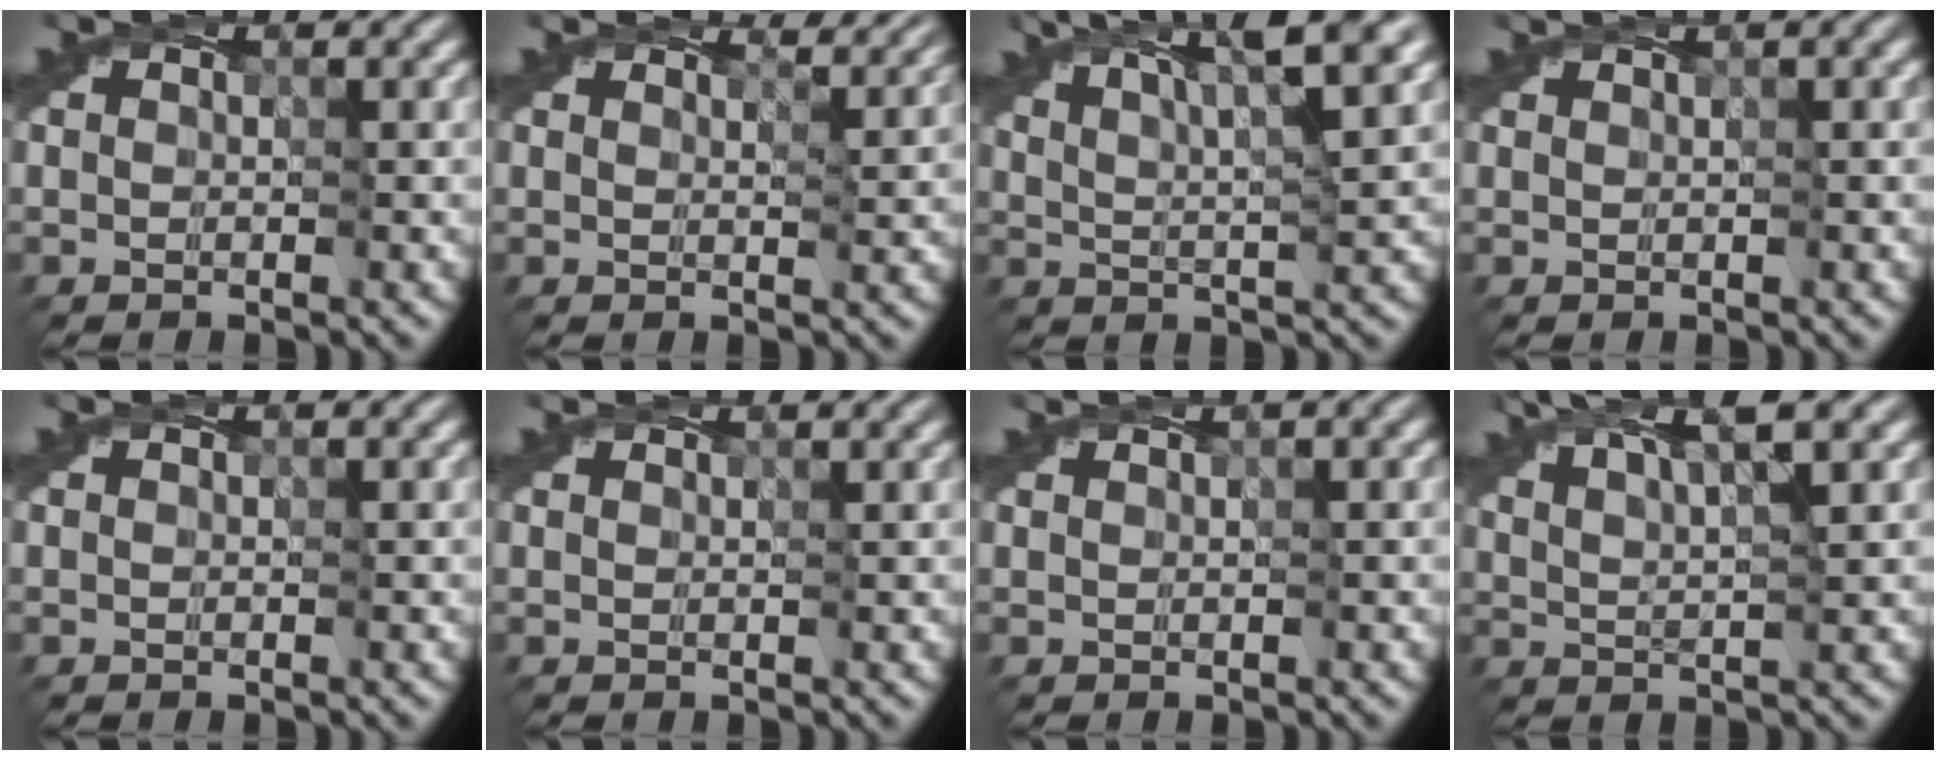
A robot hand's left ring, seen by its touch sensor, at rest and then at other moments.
{"total": 3.4, "force": [2.9, 0.8, 1.6], "torque": [-0.032, 0.003, 0.028]}
{"total": 8.1, "force": [5.6, 1.3, 5.6], "torque": [-0.072, 0.028, 0.067]}
{"total": 1.7, "force": [0.9, 0.1, 1.5], "torque": [-0.020, 0.007, 0.009]}
{"total": 0.0}
{"total": 1.2, "force": [1.1, 0.1, 0.5], "torque": [-0.007, 0.002, 0.006]}
{"total": 1.2, "force": [0.7, 0.0, 1.0], "torque": [-0.014, 0.006, 0.006]}
{"total": 6.9, "force": [5.2, 1.5, 4.4], "torque": [-0.059, 0.027, 0.058]}